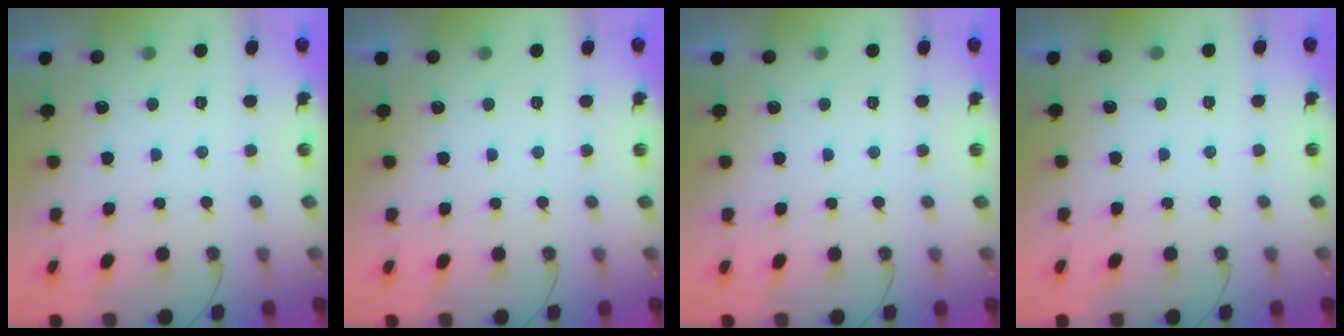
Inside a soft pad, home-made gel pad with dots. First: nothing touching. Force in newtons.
{"total": 0.0}
{"total": 0.0}
{"total": 0.0}